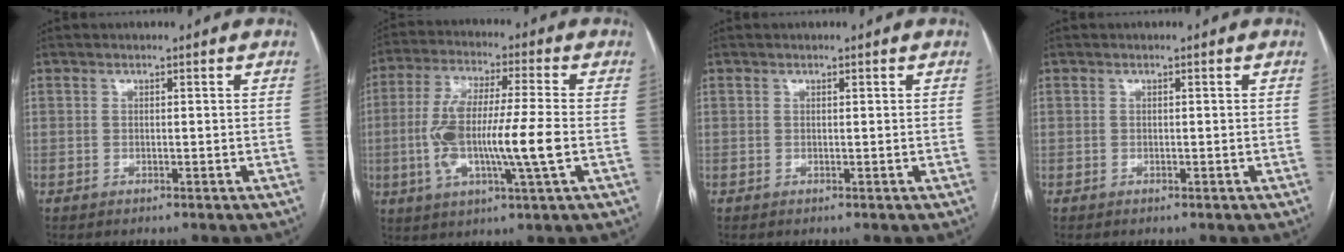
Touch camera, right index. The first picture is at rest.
{"total": 13.7, "force": [-1.9, 1.2, 13.5], "torque": [-0.265, 0.004, -0.035]}
{"total": 0.0}
{"total": 0.0}